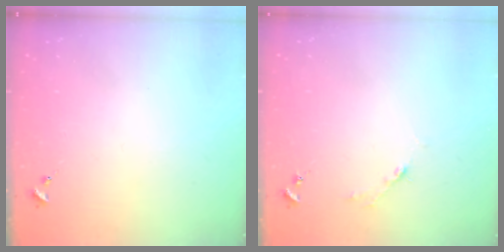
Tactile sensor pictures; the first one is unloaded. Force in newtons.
{"total": 2.7, "press": 2.7, "slide": 0.4}